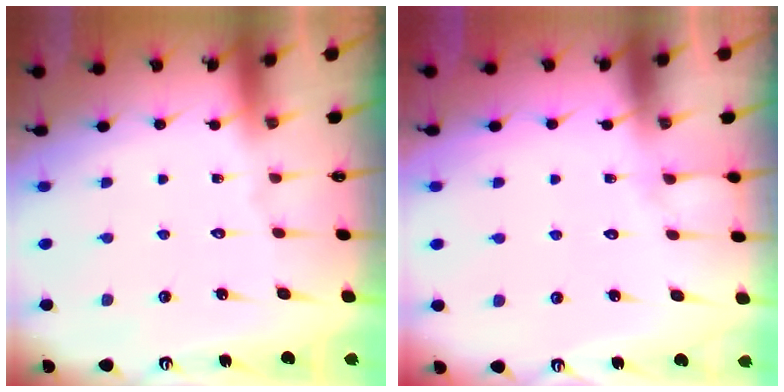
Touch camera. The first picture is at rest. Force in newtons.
{"total": 4.8, "press": 4.7, "slide": 0.5}